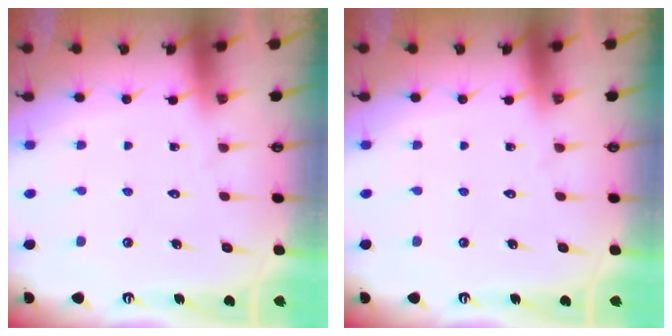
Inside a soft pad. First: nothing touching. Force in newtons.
{"total": 0.0}